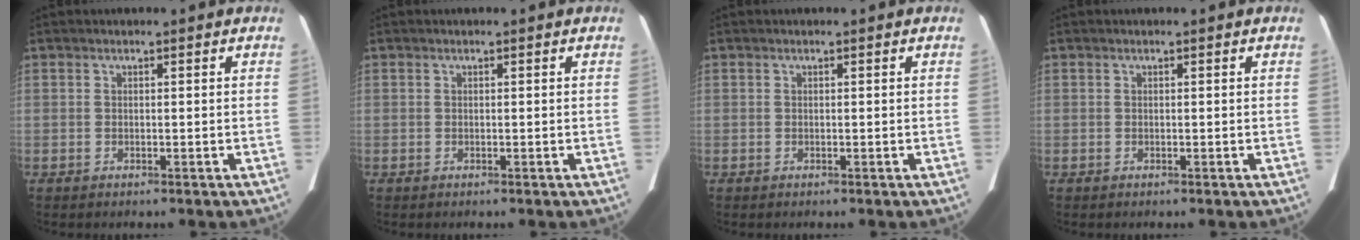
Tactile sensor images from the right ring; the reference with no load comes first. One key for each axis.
{"total": 0.0}
{"total": 0.0}
{"total": 0.0}